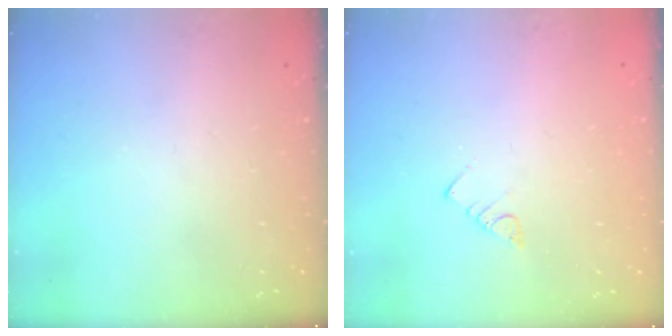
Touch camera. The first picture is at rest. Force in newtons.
{"total": 2.5, "press": 2.5, "slide": 0.5}